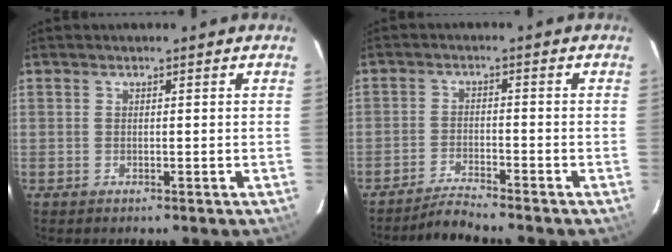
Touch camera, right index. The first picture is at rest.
{"total": 4.2, "force": [-4.1, -0.6, 0.7], "torque": [-0.036, 0.000, -0.079]}